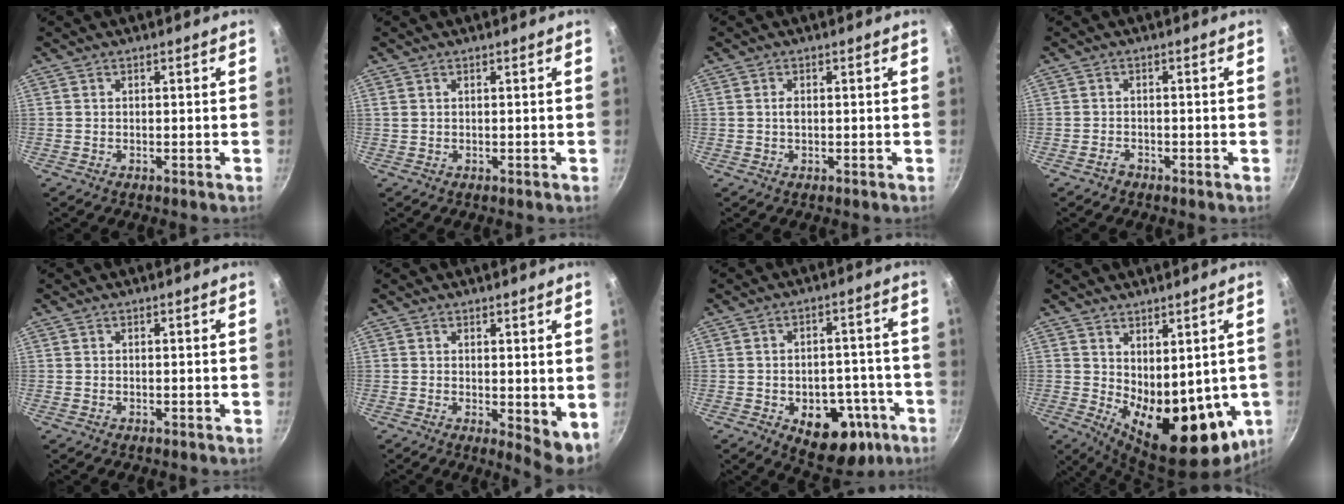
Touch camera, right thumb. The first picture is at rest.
{"total": 0.7, "force": [0.4, 0.4, 0.4], "torque": [-0.007, 0.005, 0.009]}
{"total": 1.3, "force": [0.1, 0.8, 1.0], "torque": [-0.016, 0.001, 0.001]}
{"total": 1.2, "force": [-0.9, 0.8, 0.2], "torque": [0.001, 0.004, -0.020]}
{"total": 0.0}
{"total": 5.0, "force": [0.3, 1.7, 4.7], "torque": [-0.058, -0.016, 0.009]}
{"total": 14.1, "force": [-6.3, 8.5, 9.3], "torque": [-0.094, 0.041, -0.077]}
{"total": 19.9, "force": [-4.3, 9.6, 16.9], "torque": [-0.201, -0.027, -0.029]}